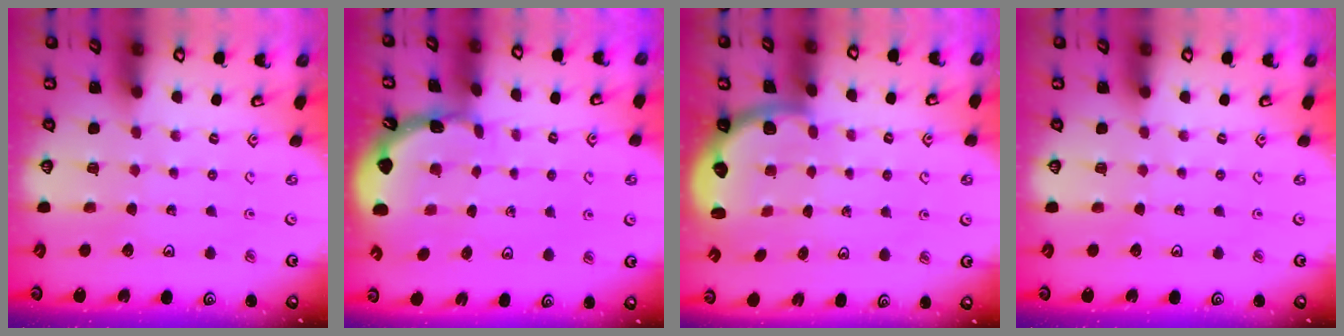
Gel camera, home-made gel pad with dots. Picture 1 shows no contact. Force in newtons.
{"total": 1.7, "press": 1.7, "slide": 0.1}
{"total": 2.2, "press": 2.0, "slide": 0.8}
{"total": 0.0}